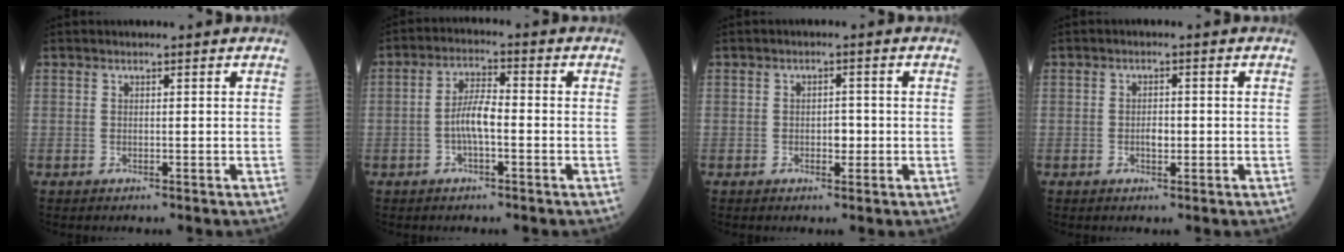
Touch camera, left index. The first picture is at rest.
{"total": 5.0, "force": [-1.4, 1.2, 4.6], "torque": [-0.094, 0.005, -0.030]}
{"total": 1.9, "force": [-0.7, 1.0, 1.4], "torque": [-0.016, 0.001, -0.011]}
{"total": 1.7, "force": [-0.6, 0.8, 1.4], "torque": [-0.023, -0.001, -0.011]}